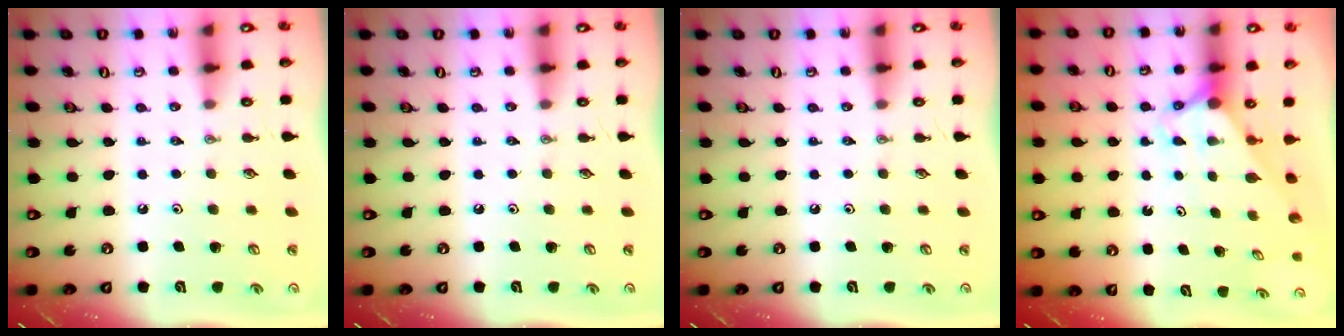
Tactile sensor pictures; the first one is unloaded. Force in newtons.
{"total": 0.0}
{"total": 0.0}
{"total": 2.8, "press": 2.8, "slide": 0.0}